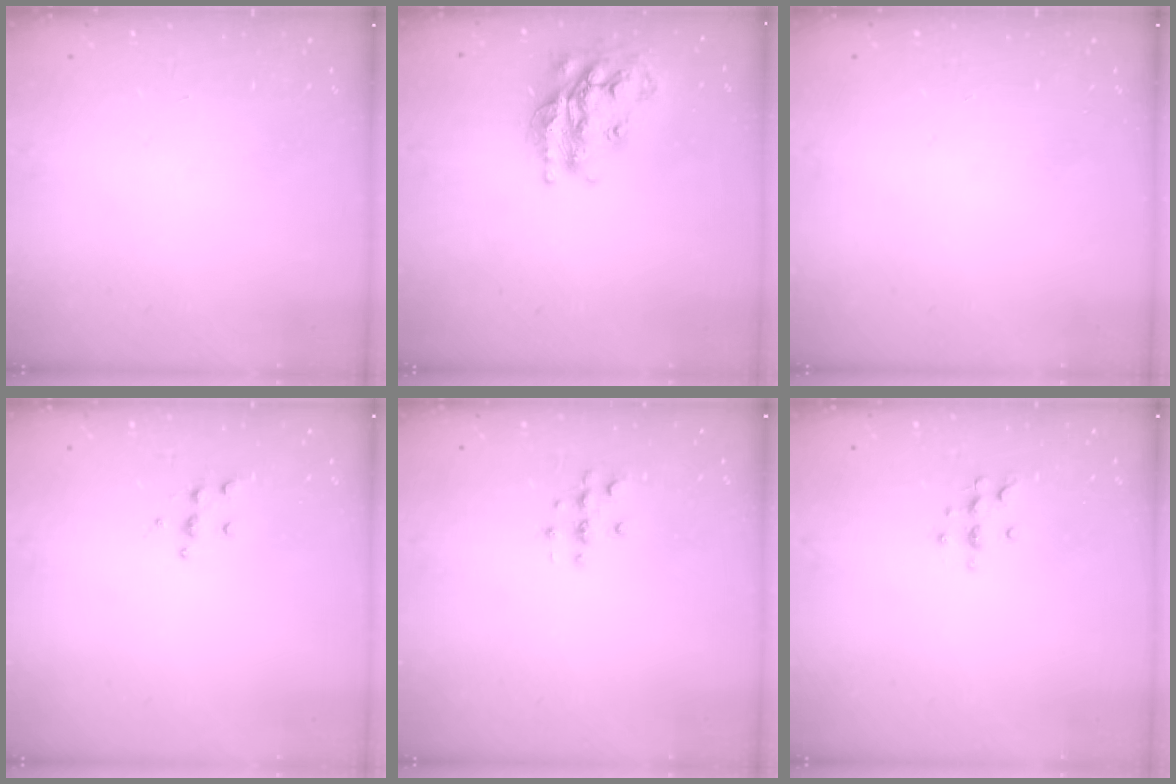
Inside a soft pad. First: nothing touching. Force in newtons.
{"total": 19.6, "press": 19.6, "slide": 1.4}
{"total": 0.0}
{"total": 4.5, "press": 4.5, "slide": 0.5}
{"total": 2.7, "press": 2.7, "slide": 0.3}
{"total": 6.3, "press": 6.2, "slide": 0.7}